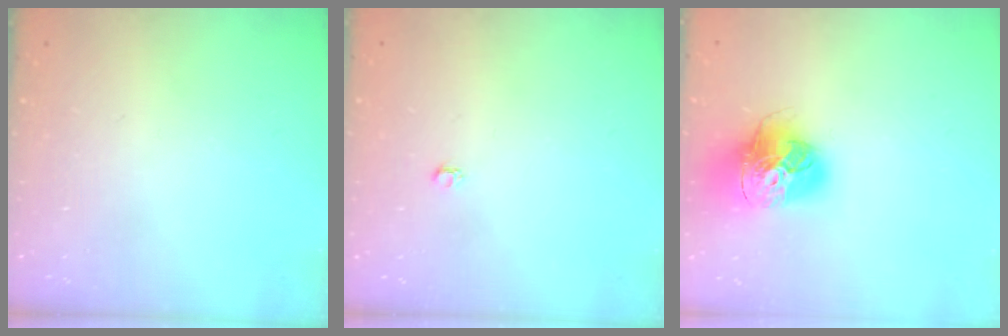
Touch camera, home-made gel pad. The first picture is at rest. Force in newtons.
{"total": 2.6, "press": 2.6, "slide": 0.4}
{"total": 17.5, "press": 17.4, "slide": 1.9}